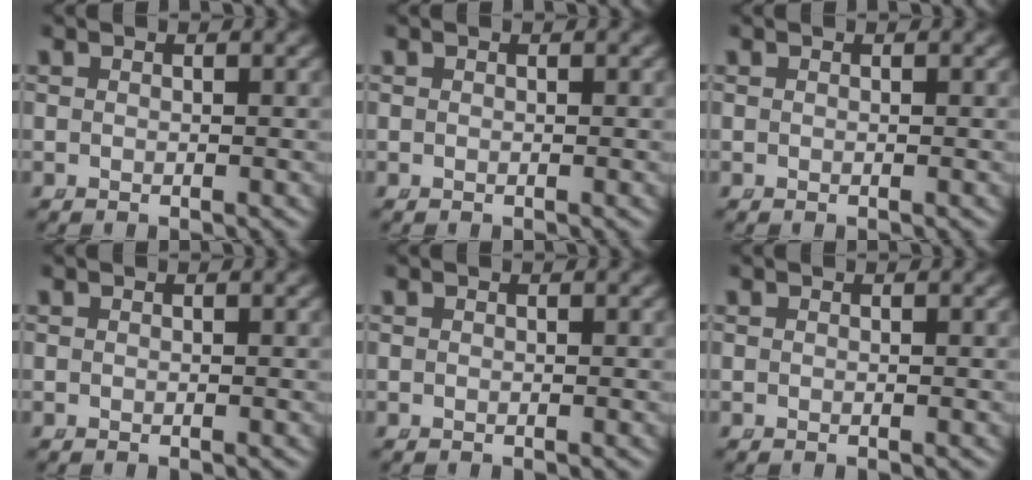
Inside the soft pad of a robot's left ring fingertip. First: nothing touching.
{"total": 0.0}
{"total": 0.0}
{"total": 0.0}
{"total": 0.0}
{"total": 0.0}